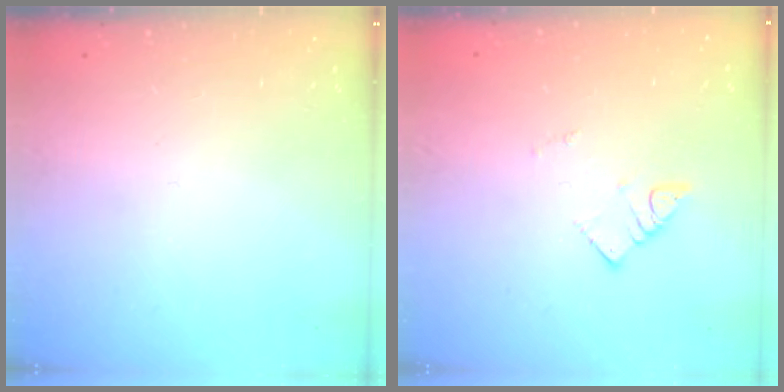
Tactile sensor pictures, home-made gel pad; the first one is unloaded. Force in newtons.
{"total": 2.6, "press": 2.6, "slide": 0.1}